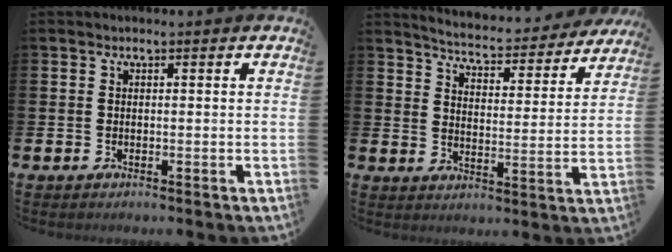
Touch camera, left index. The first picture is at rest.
{"total": 5.0, "force": [5.0, 0.3, 0.7], "torque": [-0.030, -0.046, 0.079]}